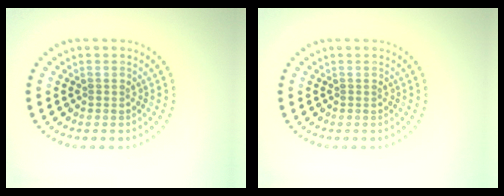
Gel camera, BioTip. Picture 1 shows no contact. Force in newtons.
{"total": 0.0}